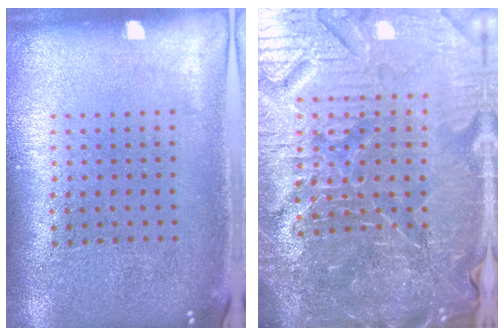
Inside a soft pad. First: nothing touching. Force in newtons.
{"total": 6.7, "press": 6.0, "slide": 2.9}